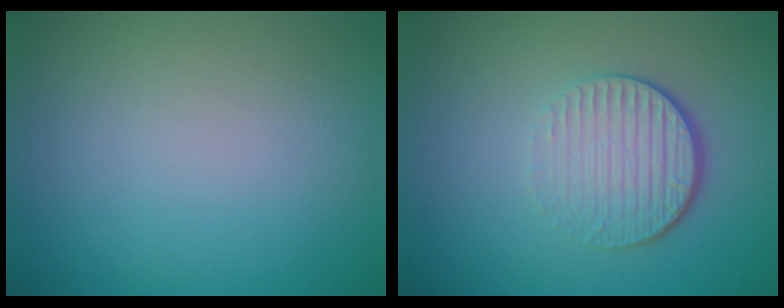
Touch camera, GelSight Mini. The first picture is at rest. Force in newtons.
{"total": 4.3, "press": 2.9, "slide": 3.2}